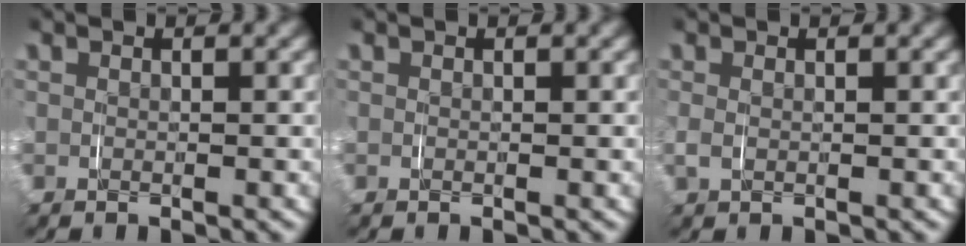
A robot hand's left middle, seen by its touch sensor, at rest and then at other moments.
{"total": 0.0}
{"total": 1.1, "force": [0.1, 0.7, 0.8], "torque": [-0.024, -0.001, 0.003]}